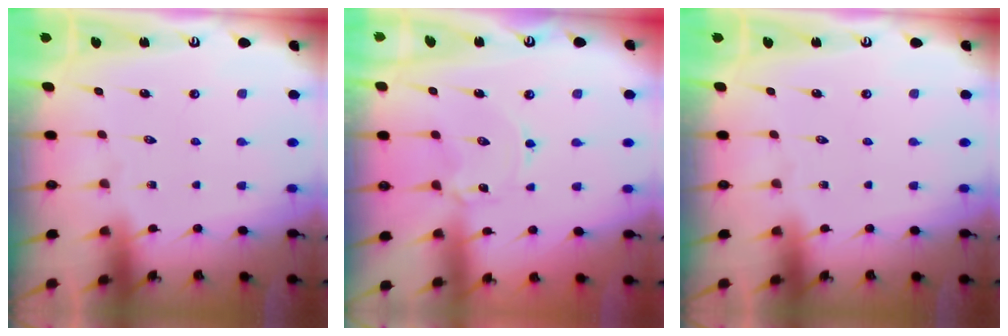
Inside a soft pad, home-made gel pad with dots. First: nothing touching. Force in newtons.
{"total": 0.9, "press": 0.9, "slide": 0.1}
{"total": 0.0}